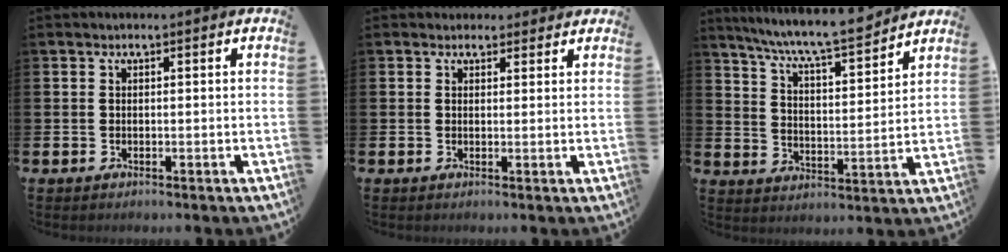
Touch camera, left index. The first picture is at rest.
{"total": 2.2, "force": [1.9, 1.0, -0.1], "torque": [0.016, -0.007, 0.032]}
{"total": 8.4, "force": [7.8, 0.3, 3.0], "torque": [-0.081, -0.056, 0.134]}